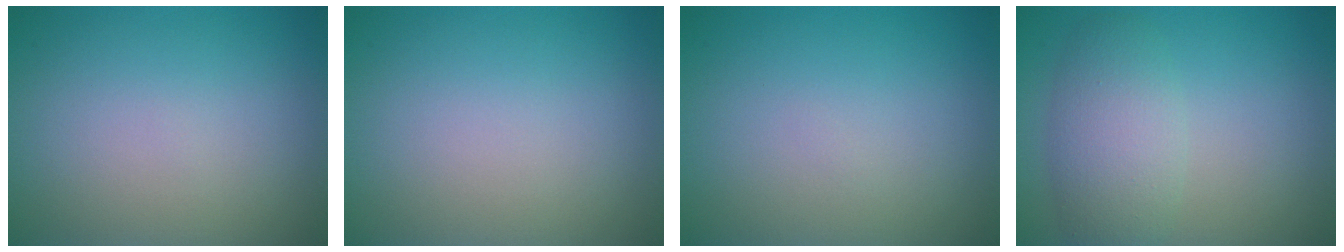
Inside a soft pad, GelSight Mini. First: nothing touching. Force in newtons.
{"total": 0.0}
{"total": 0.0}
{"total": 4.2, "press": 4.1, "slide": 0.3}